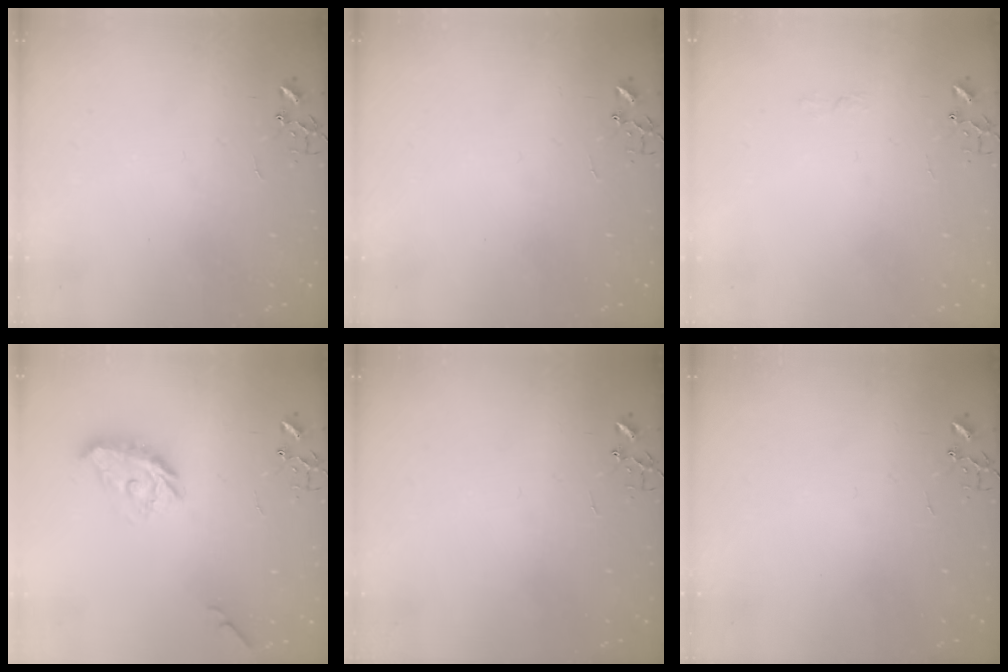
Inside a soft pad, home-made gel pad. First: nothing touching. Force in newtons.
{"total": 0.0}
{"total": 3.6, "press": 3.6, "slide": 0.4}
{"total": 11.3, "press": 11.3, "slide": 0.6}
{"total": 0.0}
{"total": 0.0}